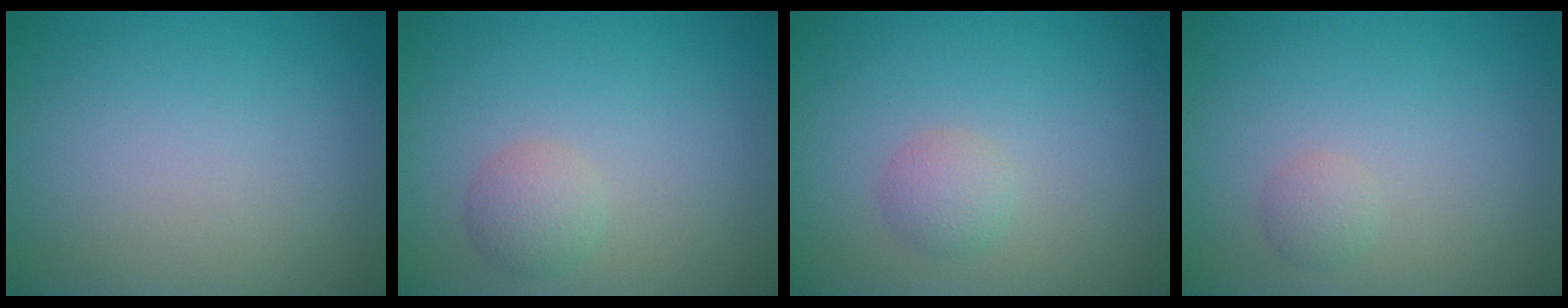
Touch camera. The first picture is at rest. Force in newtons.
{"total": 2.0, "press": 2.0, "slide": 0.0}
{"total": 1.7, "press": 1.7, "slide": 0.0}
{"total": 1.2, "press": 1.2, "slide": 0.0}